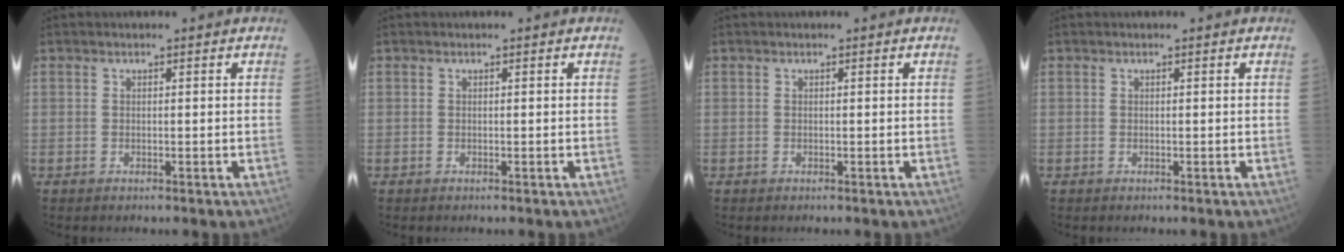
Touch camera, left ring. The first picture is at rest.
{"total": 0.0}
{"total": 0.0}
{"total": 0.0}